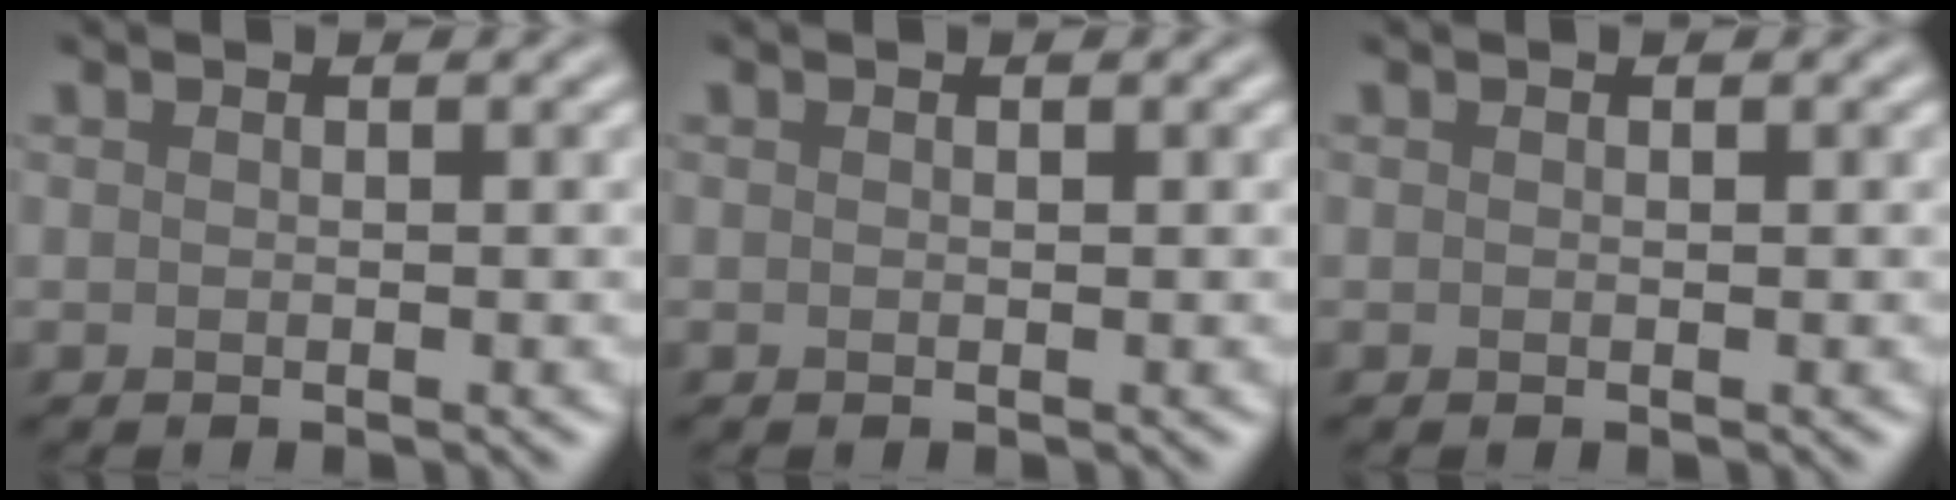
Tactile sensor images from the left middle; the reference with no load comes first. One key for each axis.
{"total": 0.0}
{"total": 0.0}